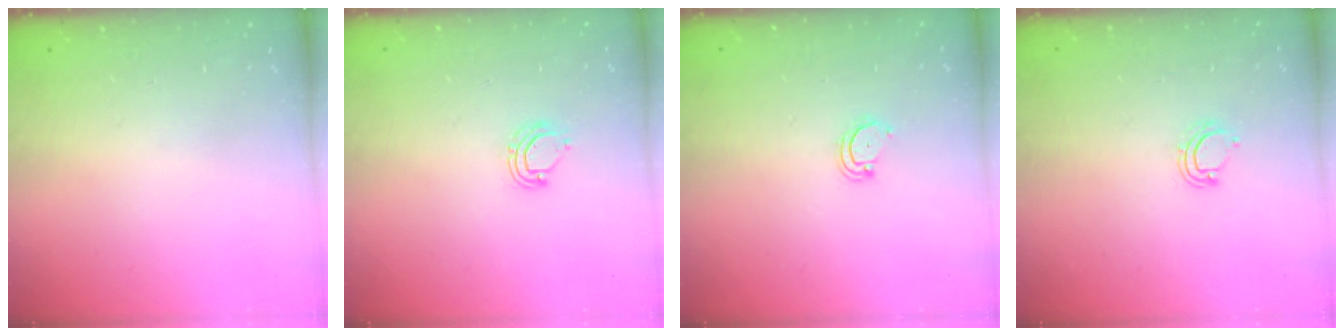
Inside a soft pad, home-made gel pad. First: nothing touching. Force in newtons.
{"total": 6.5, "press": 6.5, "slide": 1.1}
{"total": 3.8, "press": 3.8, "slide": 0.3}
{"total": 4.8, "press": 4.8, "slide": 0.4}